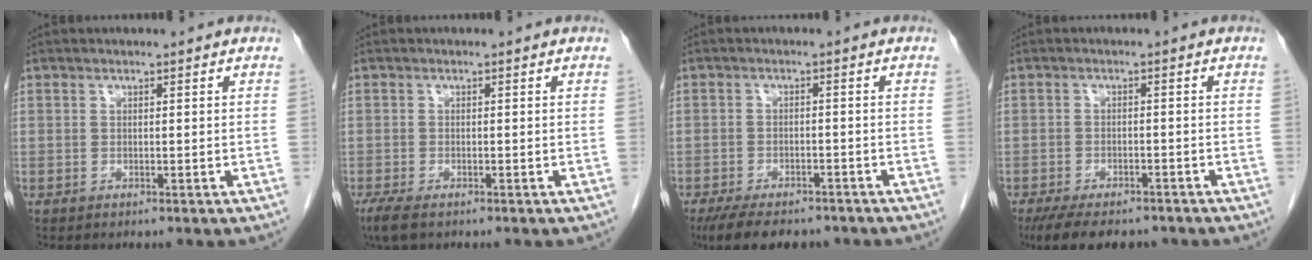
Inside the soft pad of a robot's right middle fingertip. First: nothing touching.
{"total": 3.8, "force": [-2.6, 1.2, 2.5], "torque": [-0.056, -0.012, -0.041]}
{"total": 10.2, "force": [-7.9, 4.0, 4.9], "torque": [-0.076, -0.007, -0.117]}
{"total": 10.2, "force": [-8.1, 3.9, 5.0], "torque": [-0.077, -0.007, -0.119]}